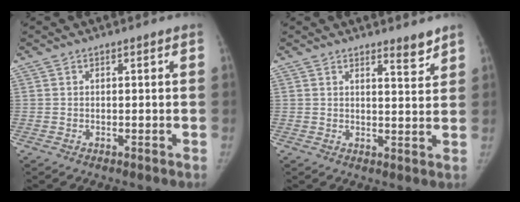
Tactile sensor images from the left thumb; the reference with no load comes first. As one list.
[{"total": 3.5, "force": [3.0, 0.7, 1.7], "torque": [-0.015, -0.028, 0.042]}]